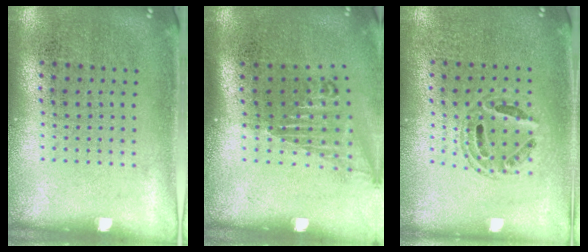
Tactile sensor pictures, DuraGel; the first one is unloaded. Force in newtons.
{"total": 1.6, "press": 1.2, "slide": 1.1}
{"total": 0.8, "press": 0.8, "slide": 0.2}